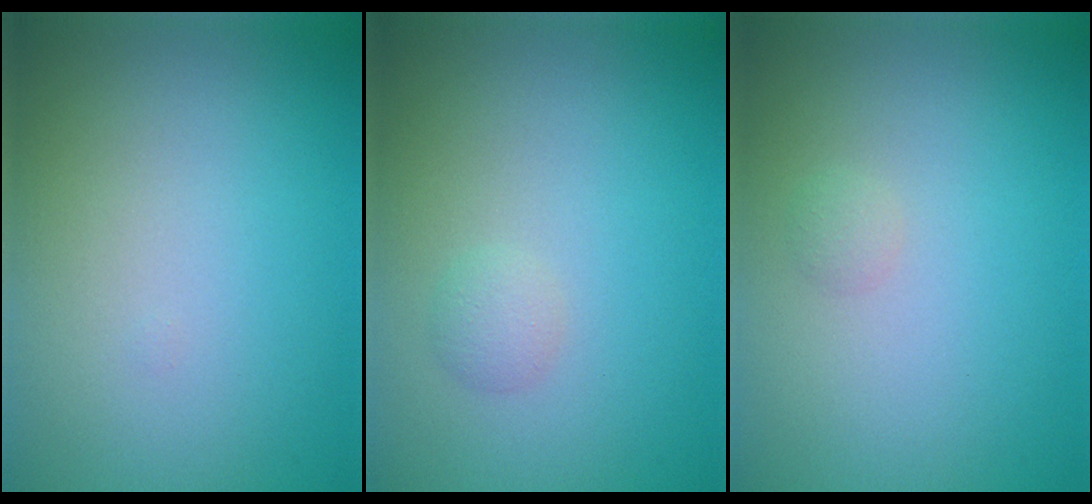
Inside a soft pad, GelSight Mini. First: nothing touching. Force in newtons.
{"total": 1.1, "press": 1.1, "slide": 0.0}
{"total": 0.6, "press": 0.6, "slide": 0.1}